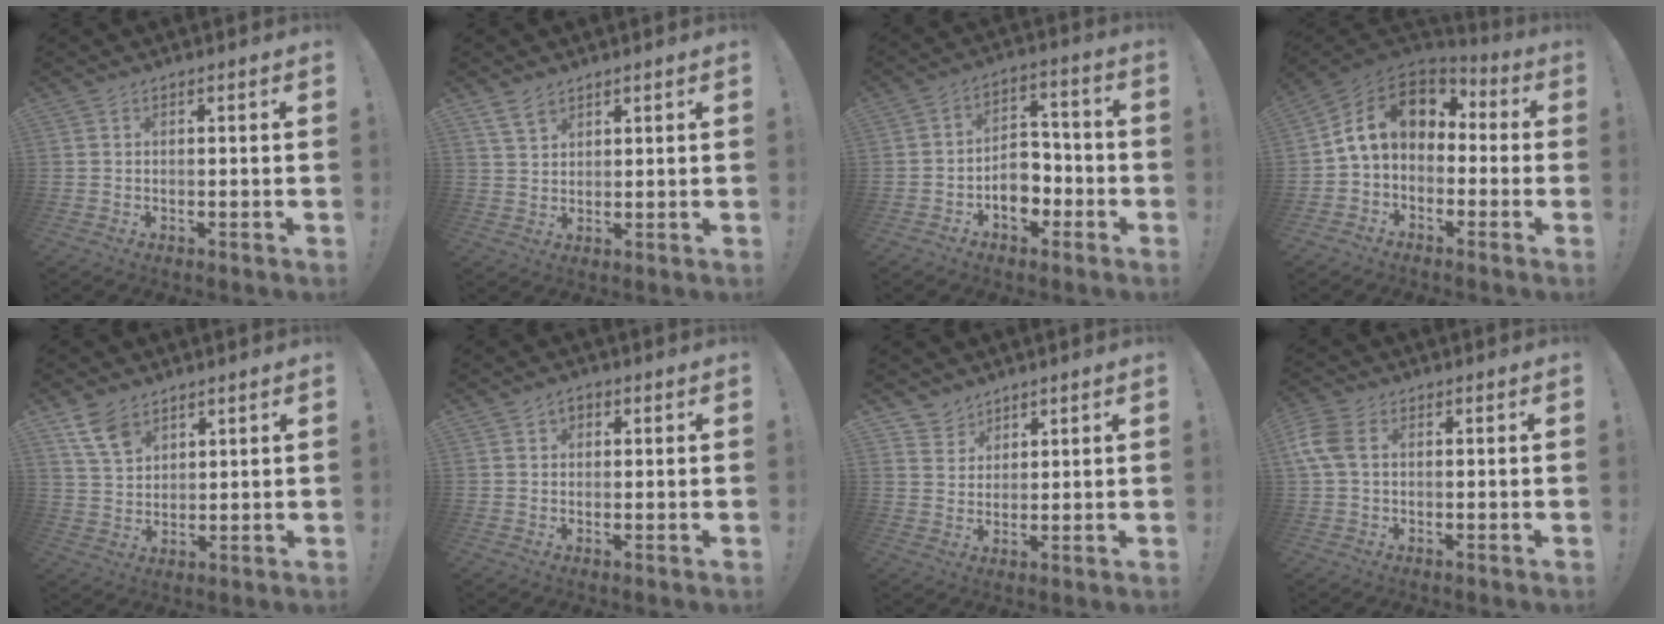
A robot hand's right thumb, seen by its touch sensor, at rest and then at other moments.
{"total": 5.0, "force": [3.7, 2.7, 2.1], "torque": [-0.043, -0.013, 0.072]}
{"total": 9.7, "force": [-3.6, 7.1, 5.6], "torque": [-0.078, 0.021, -0.060]}
{"total": 12.3, "force": [2.3, 8.4, 8.6], "torque": [-0.152, 0.012, 0.043]}
{"total": 8.8, "force": [5.7, 5.2, 4.2], "torque": [-0.076, -0.024, 0.112]}
{"total": 2.4, "force": [0.8, 1.9, 1.2], "torque": [-0.008, -0.002, 0.012]}
{"total": 4.6, "force": [3.5, 3.1, -0.1], "torque": [-0.003, -0.029, 0.067]}
{"total": 6.4, "force": [1.1, 4.2, 4.6], "torque": [-0.114, 0.008, 0.023]}